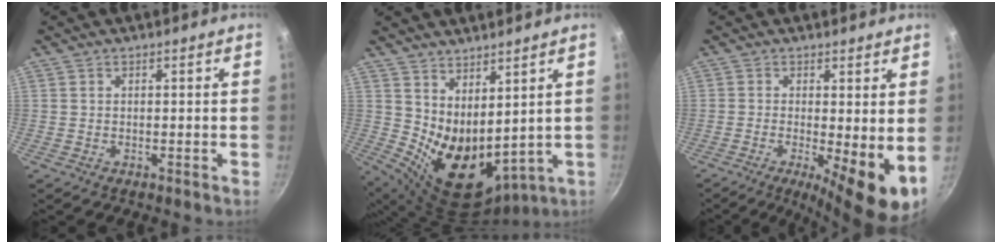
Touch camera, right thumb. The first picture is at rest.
{"total": 12.3, "force": [4.4, 6.7, 9.3], "torque": [-0.124, -0.053, 0.100]}
{"total": 9.7, "force": [-1.2, 2.4, 9.3], "torque": [-0.133, -0.010, -0.017]}